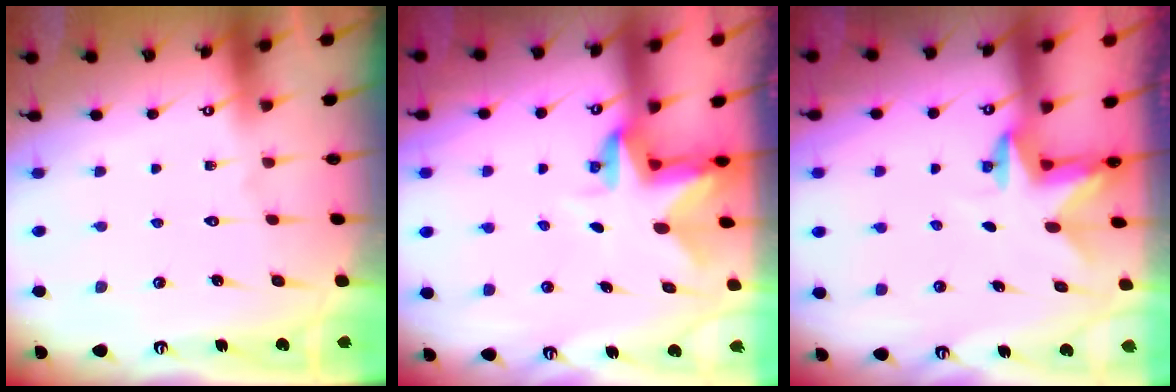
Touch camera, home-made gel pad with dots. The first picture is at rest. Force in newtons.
{"total": 3.0, "press": 3.0, "slide": 0.4}
{"total": 2.4, "press": 2.4, "slide": 0.4}